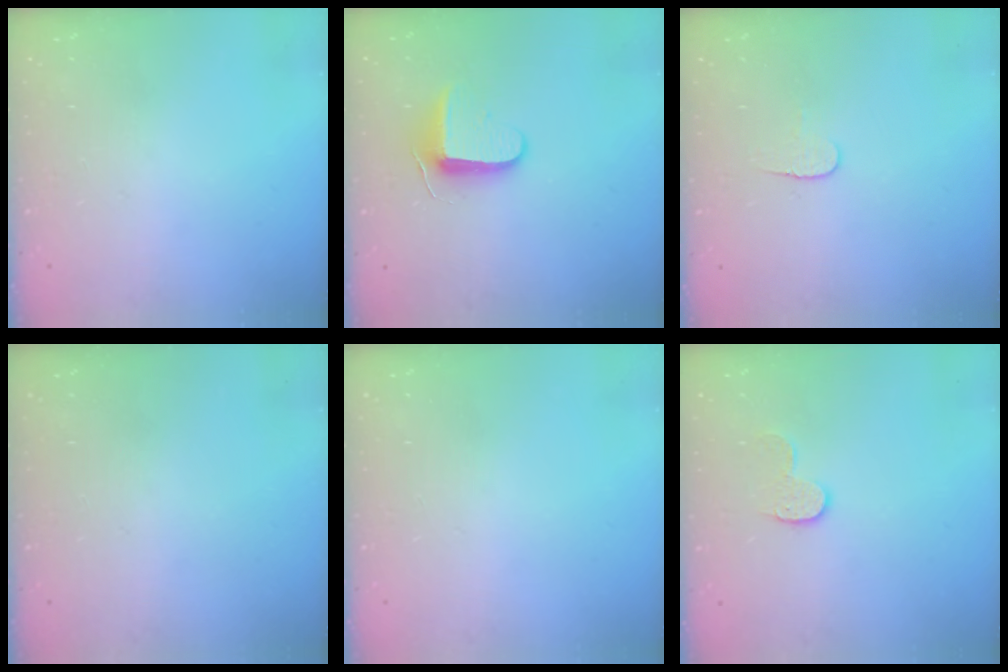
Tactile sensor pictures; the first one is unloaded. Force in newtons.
{"total": 9.3, "press": 9.2, "slide": 1.5}
{"total": 4.5, "press": 4.5, "slide": 0.5}
{"total": 0.0}
{"total": 0.0}
{"total": 6.9, "press": 6.9, "slide": 0.1}